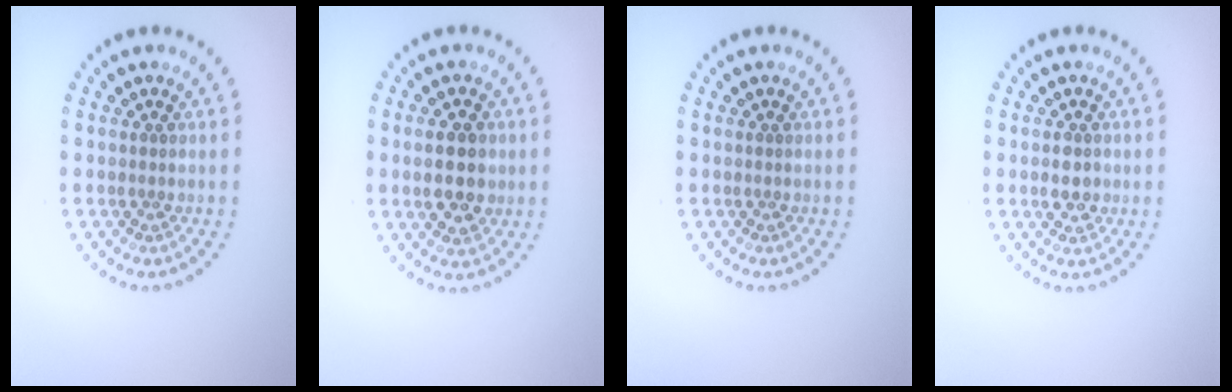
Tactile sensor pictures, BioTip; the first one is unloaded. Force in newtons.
{"total": 4.0, "press": 4.0, "slide": 0.2}
{"total": 0.0}
{"total": 1.6, "press": 1.6, "slide": 0.0}